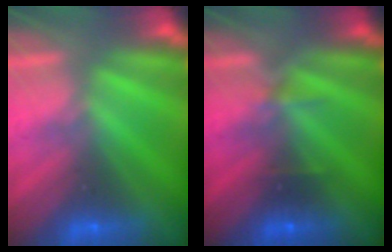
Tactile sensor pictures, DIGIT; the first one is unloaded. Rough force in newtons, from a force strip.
{"total": 3.3}